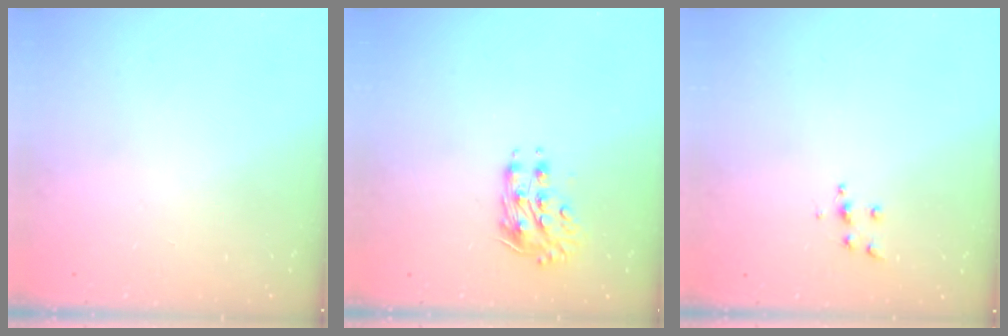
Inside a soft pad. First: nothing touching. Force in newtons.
{"total": 9.4, "press": 9.4, "slide": 0.9}
{"total": 5.9, "press": 5.9, "slide": 0.3}